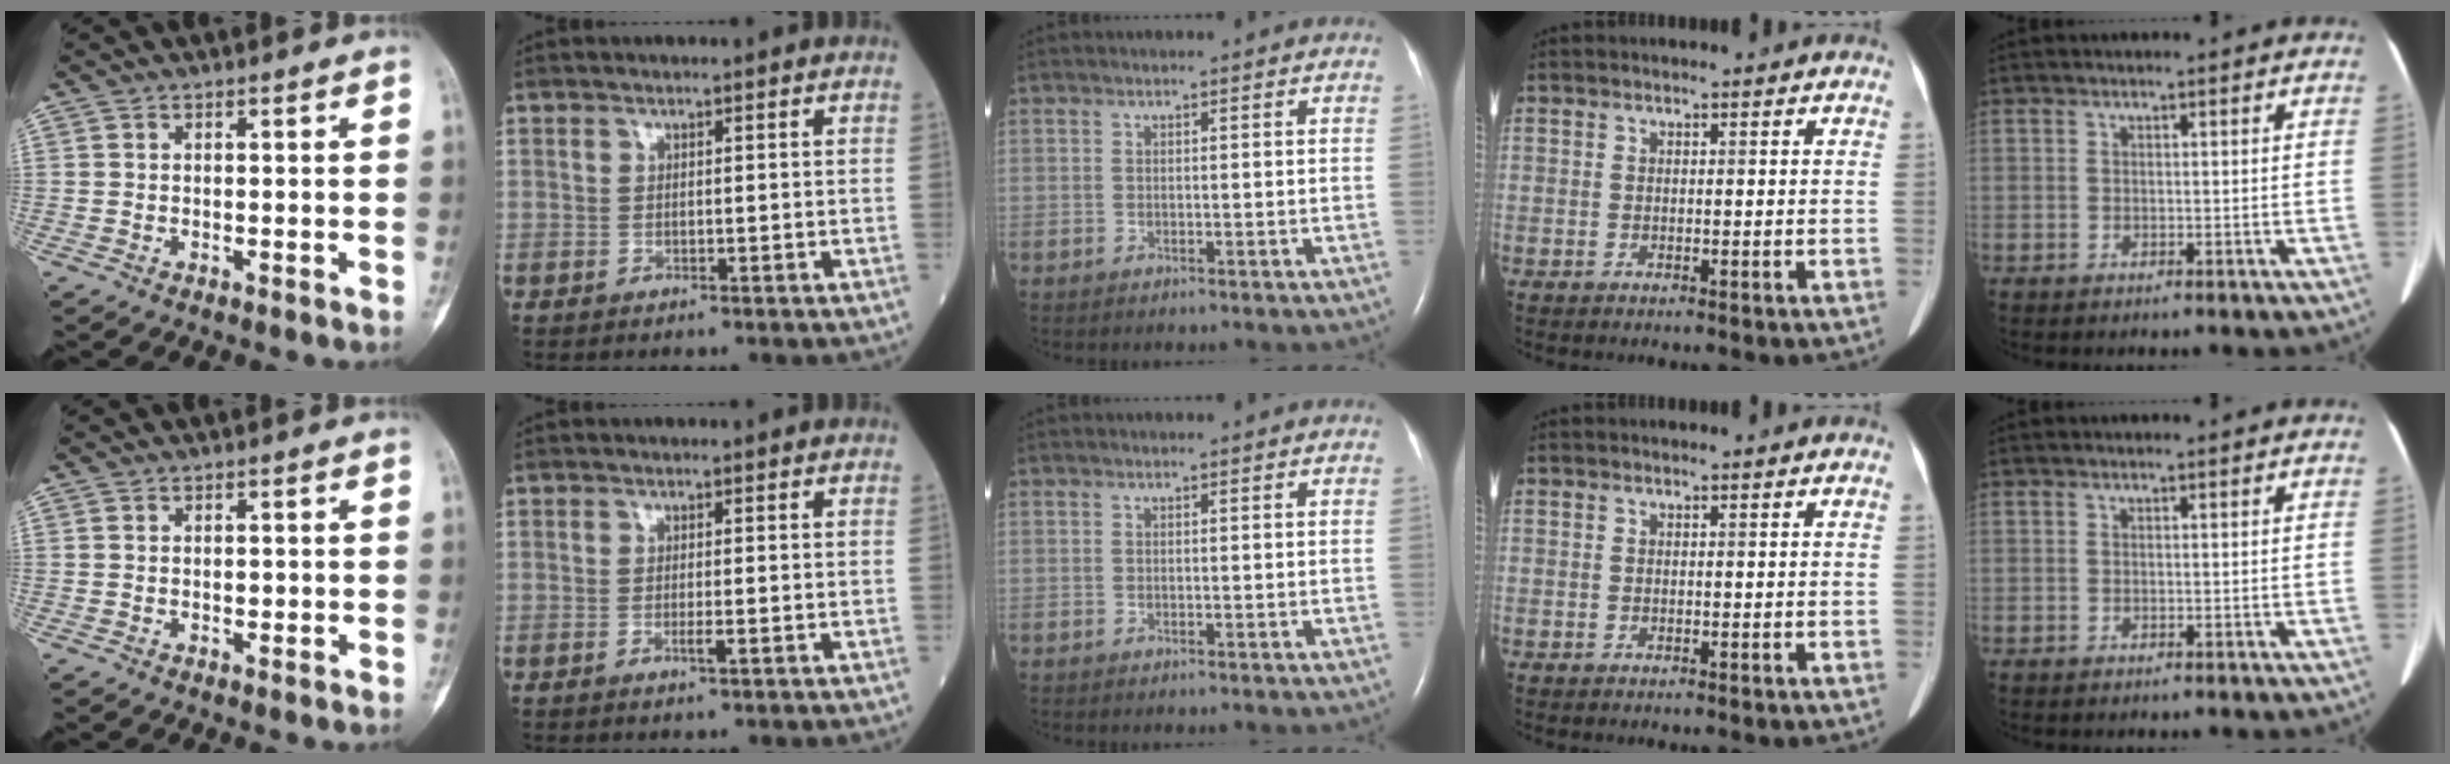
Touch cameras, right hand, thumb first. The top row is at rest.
{"thumb": {"total": 0.8, "force": [0.0, 0.5, 0.5], "torque": [-0.004, 0.000, 0.001]}, "index": {"total": 1.4, "force": [-0.5, 0.0, 1.3], "torque": [-0.024, -0.003, -0.010]}}